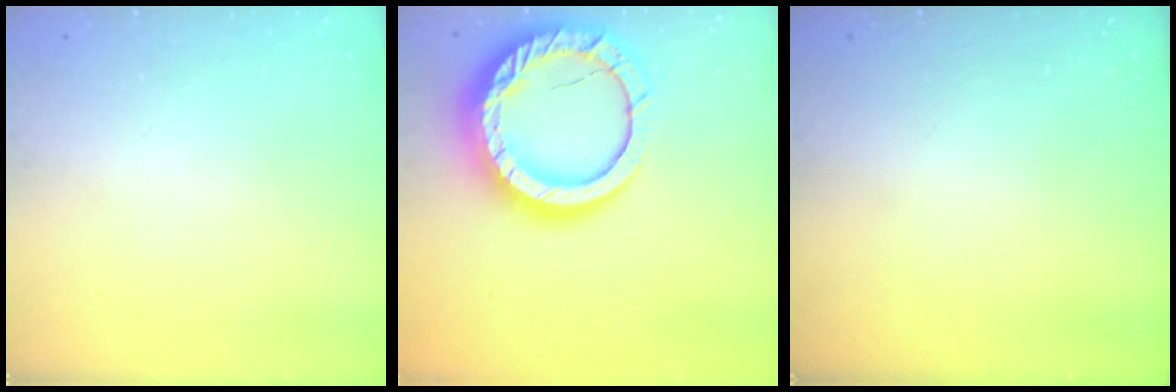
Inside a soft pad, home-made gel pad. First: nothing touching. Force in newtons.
{"total": 22.6, "press": 22.5, "slide": 2.2}
{"total": 0.0}